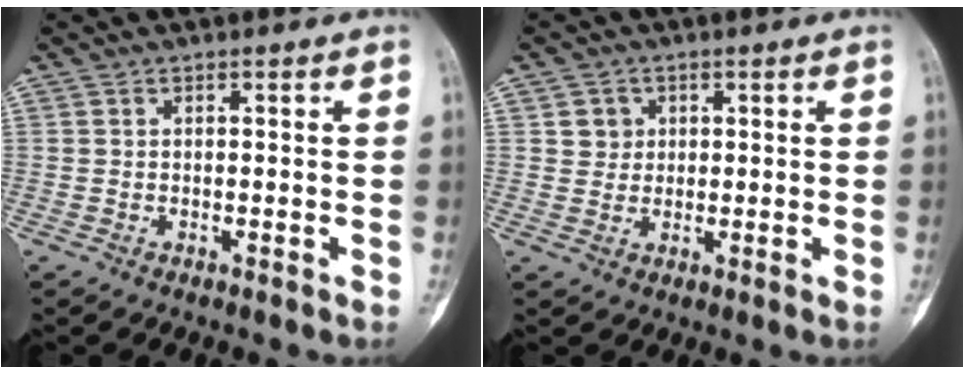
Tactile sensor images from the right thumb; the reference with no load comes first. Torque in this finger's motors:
{"motor_torque": [-0.06, -0.16, 0.49, -0.09, -0.01]}